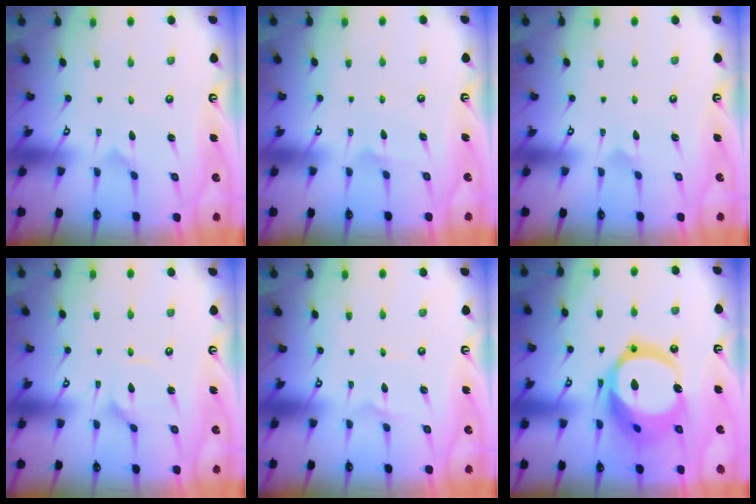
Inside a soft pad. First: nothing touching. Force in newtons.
{"total": 4.7, "press": 4.7, "slide": 0.5}
{"total": 2.0, "press": 2.0, "slide": 0.1}
{"total": 1.8, "press": 1.8, "slide": 0.3}
{"total": 1.1, "press": 1.1, "slide": 0.1}
{"total": 20.5, "press": 20.4, "slide": 2.4}